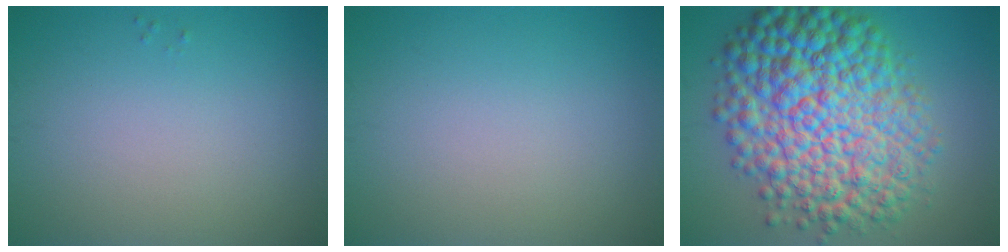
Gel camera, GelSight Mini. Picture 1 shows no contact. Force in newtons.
{"total": 0.0}
{"total": 13.6, "press": 13.6, "slide": 0.1}